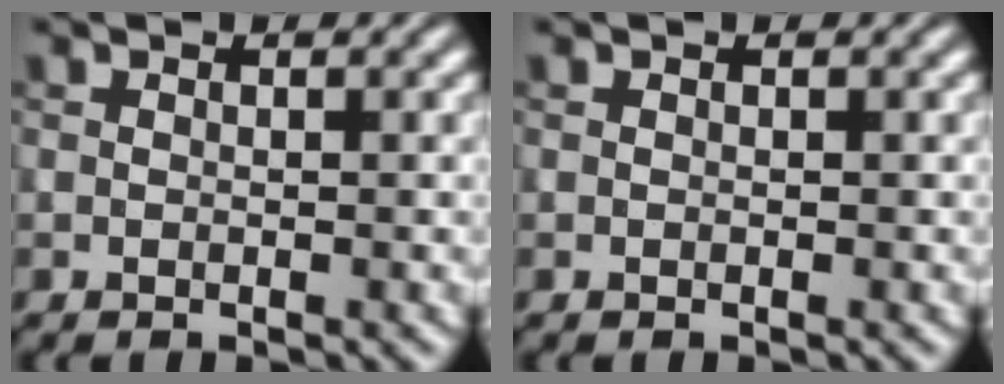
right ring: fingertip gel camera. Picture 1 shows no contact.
{"total": 0.0}